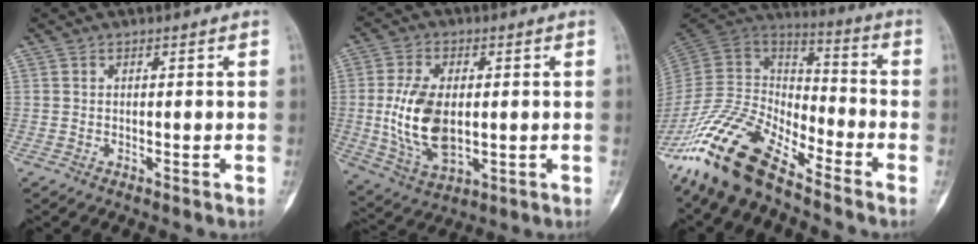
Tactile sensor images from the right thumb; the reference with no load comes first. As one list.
[{"total": 13.3, "force": [-0.1, 7.7, 10.9], "torque": [-0.209, -0.007, 0.010]}, {"total": 16.5, "force": [-12.8, 5.4, 8.9], "torque": [-0.161, 0.076, -0.257]}]